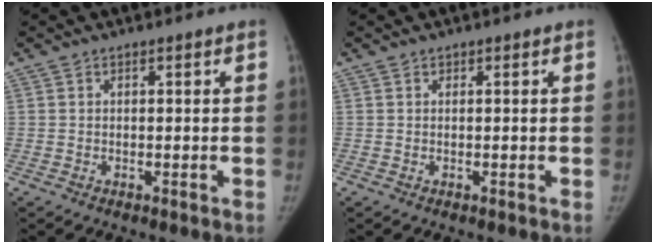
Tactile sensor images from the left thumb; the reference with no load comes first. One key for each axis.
{"total": 0.0}